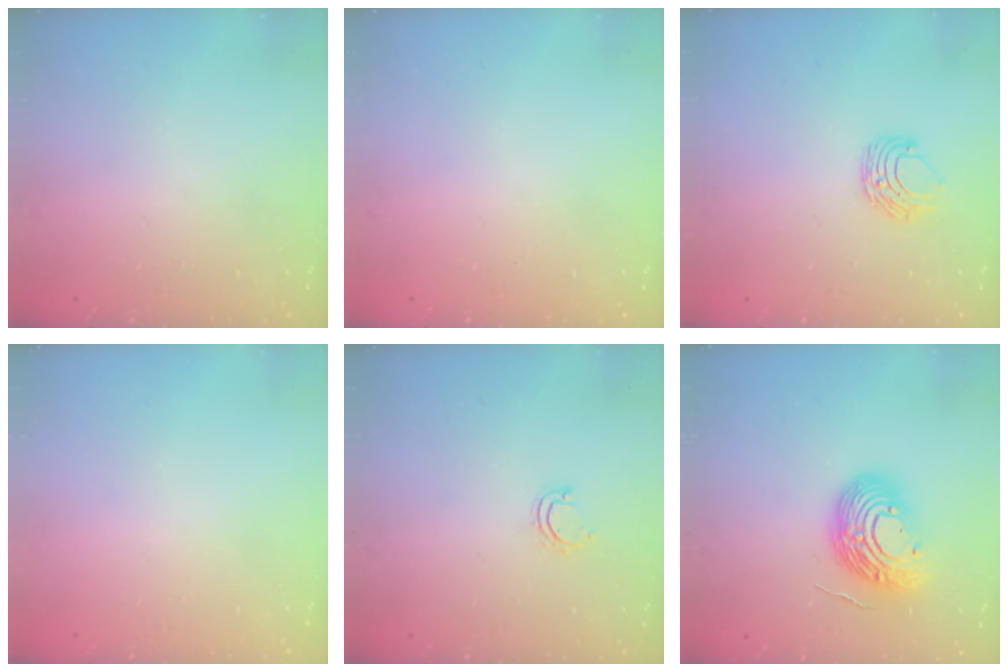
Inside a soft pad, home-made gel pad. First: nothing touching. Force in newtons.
{"total": 0.0}
{"total": 7.1, "press": 7.0, "slide": 0.7}
{"total": 0.0}
{"total": 3.0, "press": 3.0, "slide": 0.2}
{"total": 13.7, "press": 13.6, "slide": 1.8}